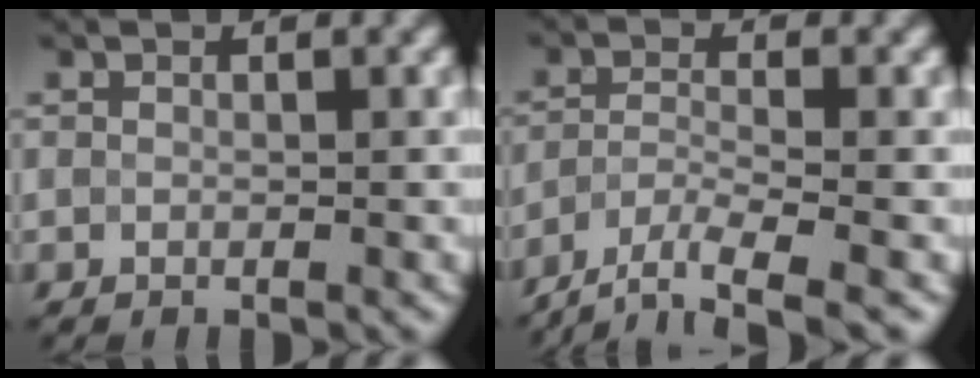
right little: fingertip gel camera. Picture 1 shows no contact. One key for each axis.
{"total": 4.2, "fx": -3.9, "fy": 0.6, "fz": 1.7, "tx": -0.034, "ty": -0.010, "tz": -0.074}